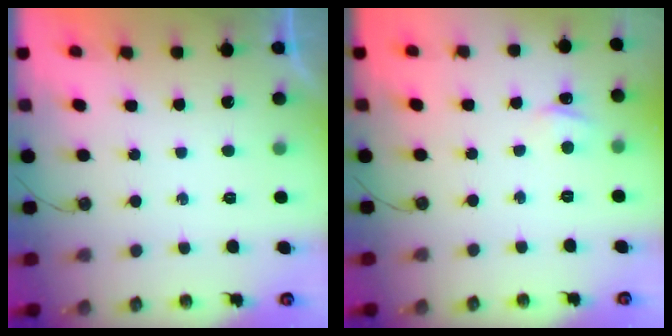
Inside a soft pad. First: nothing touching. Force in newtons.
{"total": 1.9, "press": 1.9, "slide": 0.2}